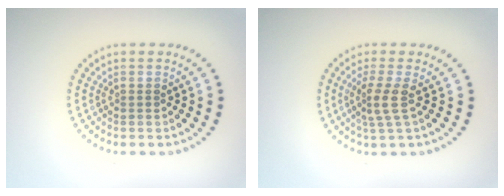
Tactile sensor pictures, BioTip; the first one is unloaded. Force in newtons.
{"total": 2.4, "press": 1.7, "slide": 1.7}